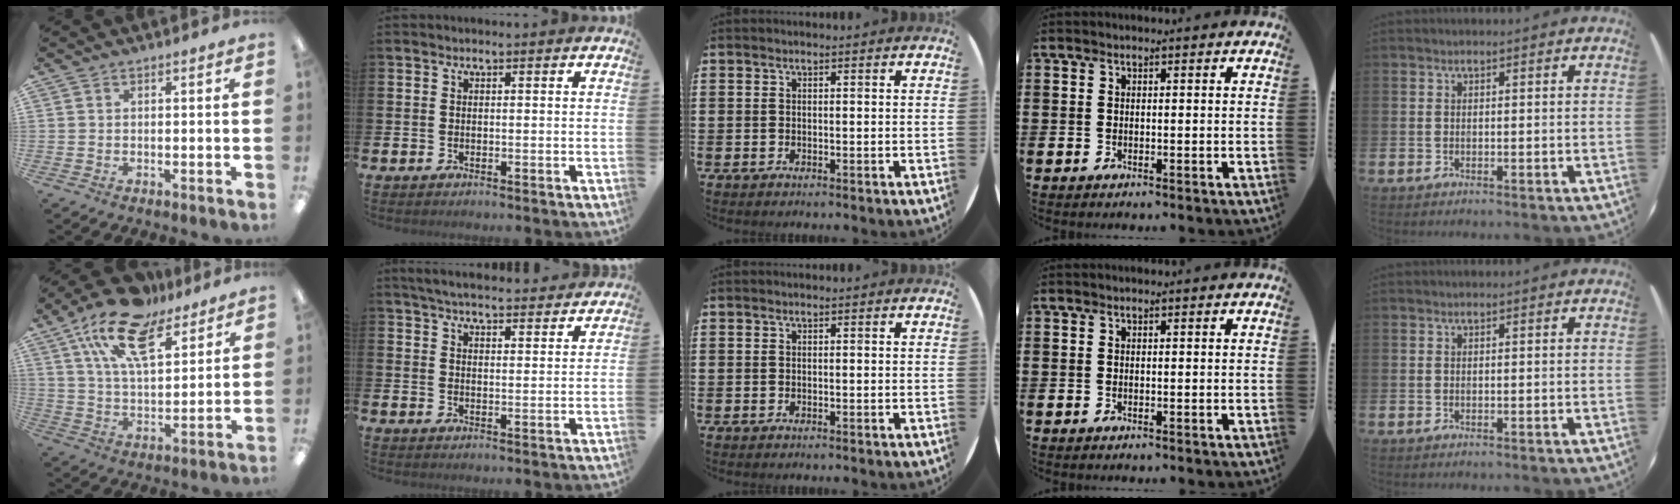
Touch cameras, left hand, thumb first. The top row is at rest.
{"thumb": {"total": 17.5, "force": [11.5, 7.7, 10.7], "torque": [-0.201, -0.050, 0.206]}, "index": {"total": 5.4, "force": [5.3, 0.5, 0.9], "torque": [-0.028, -0.032, 0.093]}}